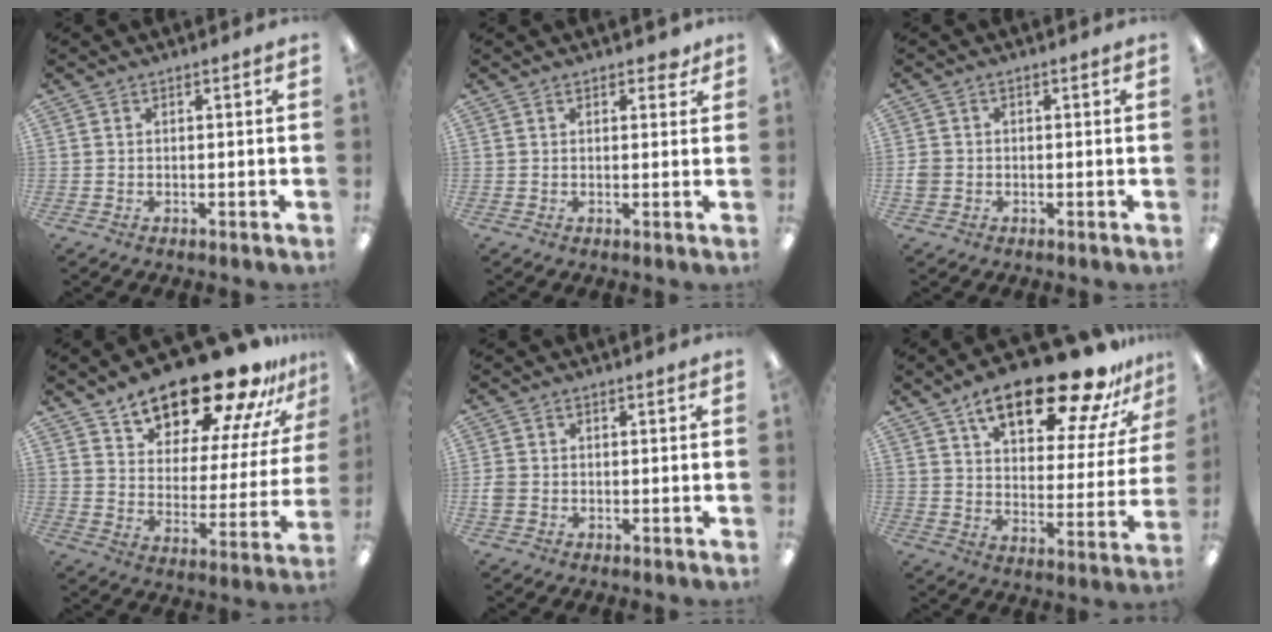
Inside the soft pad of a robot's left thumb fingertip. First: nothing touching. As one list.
[{"total": 2.2, "force": [1.4, 1.2, 1.2], "torque": [-0.009, -0.002, 0.020]}, {"total": 2.4, "force": [-0.6, 2.2, 0.9], "torque": [-0.013, 0.005, -0.012]}, {"total": 21.3, "force": [18.0, 6.7, 9.2], "torque": [-0.133, -0.138, 0.304]}, {"total": 2.2, "force": [-0.7, 1.8, 1.1], "torque": [-0.017, 0.004, -0.012]}, {"total": 23.6, "force": [16.1, 8.4, 15.1], "torque": [-0.223, -0.098, 0.263]}]